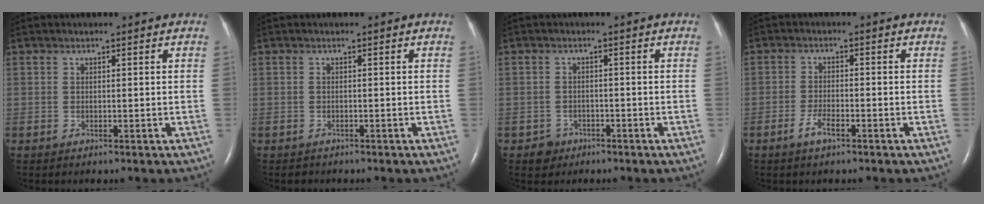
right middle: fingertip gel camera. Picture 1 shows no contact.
{"total": 1.0, "force": [-0.9, 0.5, 0.0], "torque": [-0.004, 0.001, -0.013]}
{"total": 2.4, "force": [-1.5, 1.8, -0.1], "torque": [-0.002, 0.010, -0.023]}
{"total": 3.0, "force": [-1.8, 0.7, 2.2], "torque": [-0.047, 0.000, -0.036]}